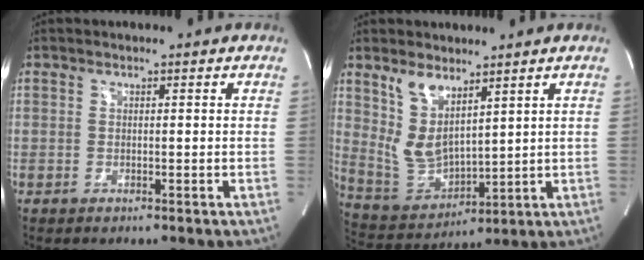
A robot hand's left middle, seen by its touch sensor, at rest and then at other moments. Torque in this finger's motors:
{"motor_torque": [1.40, -0.73, 0.50, 0.05]}